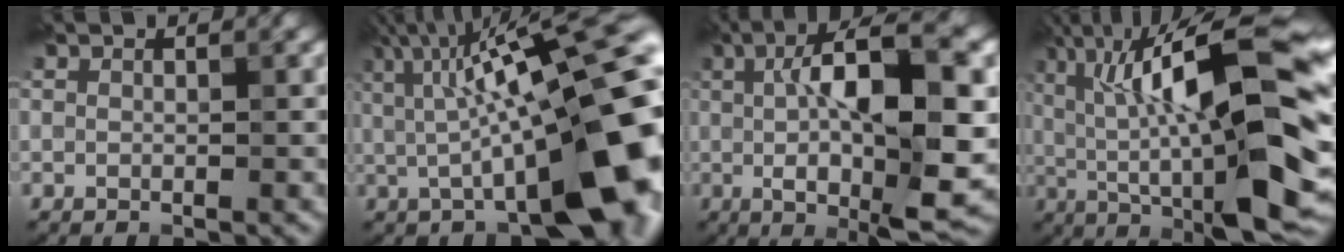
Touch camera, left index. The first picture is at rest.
{"total": 15.1, "force": [0.7, 4.6, 14.4], "torque": [-0.198, 0.024, 0.006]}
{"total": 12.9, "force": [1.0, 3.5, 12.3], "torque": [-0.185, 0.009, 0.013]}
{"total": 17.7, "force": [1.7, 5.1, 16.9], "torque": [-0.249, 0.034, 0.025]}